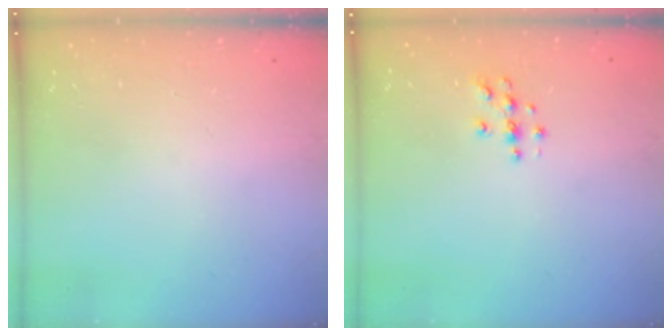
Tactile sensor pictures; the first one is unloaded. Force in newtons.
{"total": 3.6, "press": 3.6, "slide": 0.5}